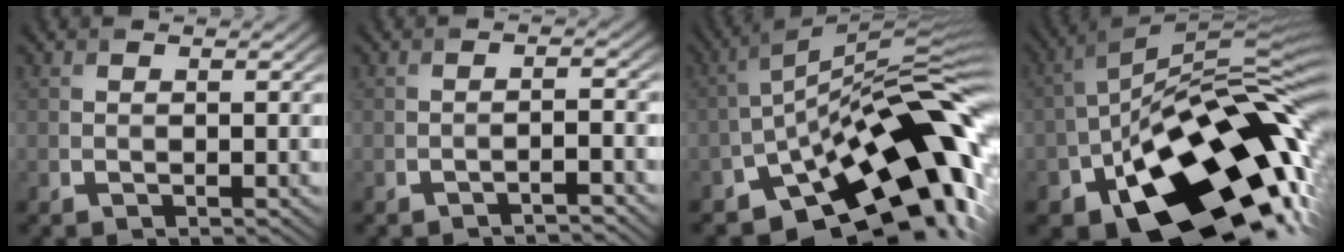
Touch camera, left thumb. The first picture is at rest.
{"total": 1.5, "force": [-1.3, 0.1, 0.7], "torque": [-0.008, 0.008, -0.031]}
{"total": 17.6, "force": [-8.6, 7.6, 13.3], "torque": [-0.166, 0.003, -0.157]}
{"total": 19.8, "force": [-8.9, 10.6, 14.2], "torque": [-0.216, -0.035, -0.135]}